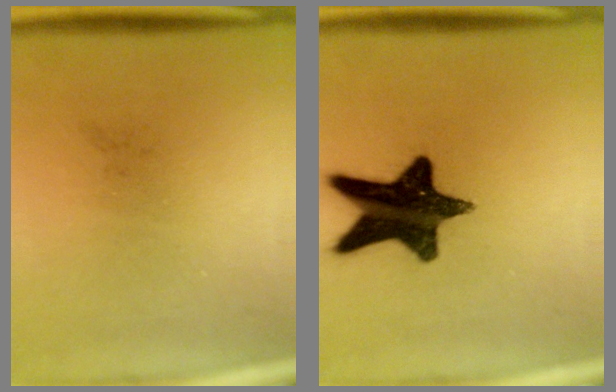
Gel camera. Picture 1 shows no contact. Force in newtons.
{"total": 16.2}